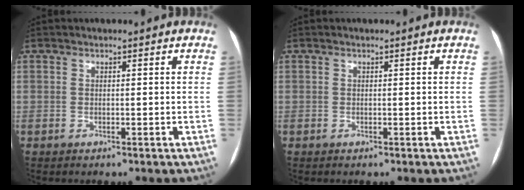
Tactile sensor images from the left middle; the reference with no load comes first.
{"total": 0.0}